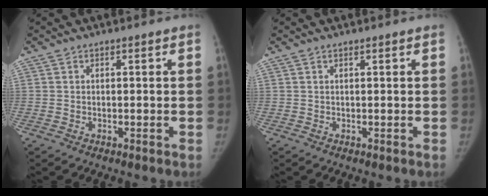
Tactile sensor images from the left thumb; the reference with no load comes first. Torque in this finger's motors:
{"motor_torque": [-0.16, -0.17, 0.37, -0.18, -0.02]}